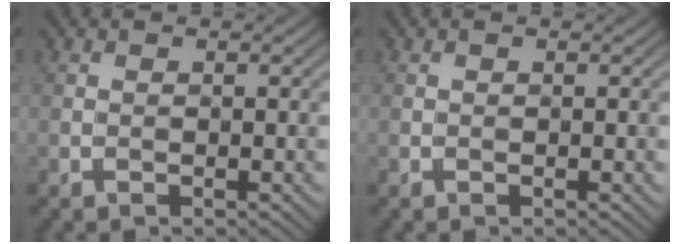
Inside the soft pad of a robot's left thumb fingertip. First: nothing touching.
{"total": 0.0}